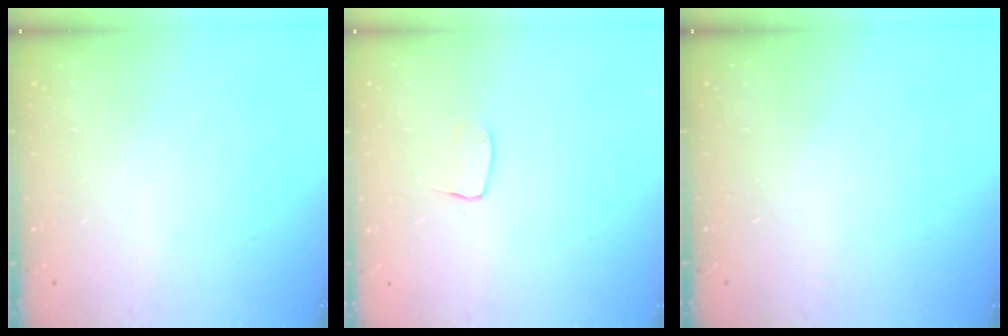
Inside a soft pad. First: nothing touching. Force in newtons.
{"total": 5.6, "press": 5.6, "slide": 0.3}
{"total": 0.0}